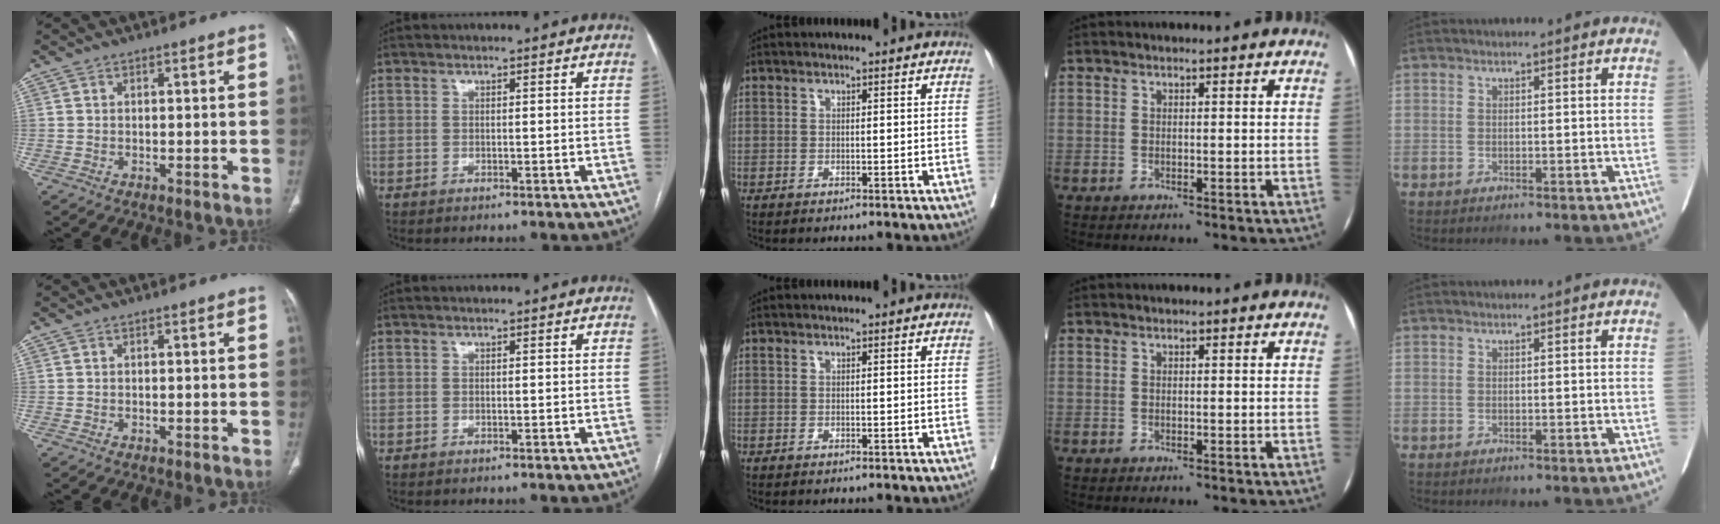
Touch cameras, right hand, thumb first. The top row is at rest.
{}